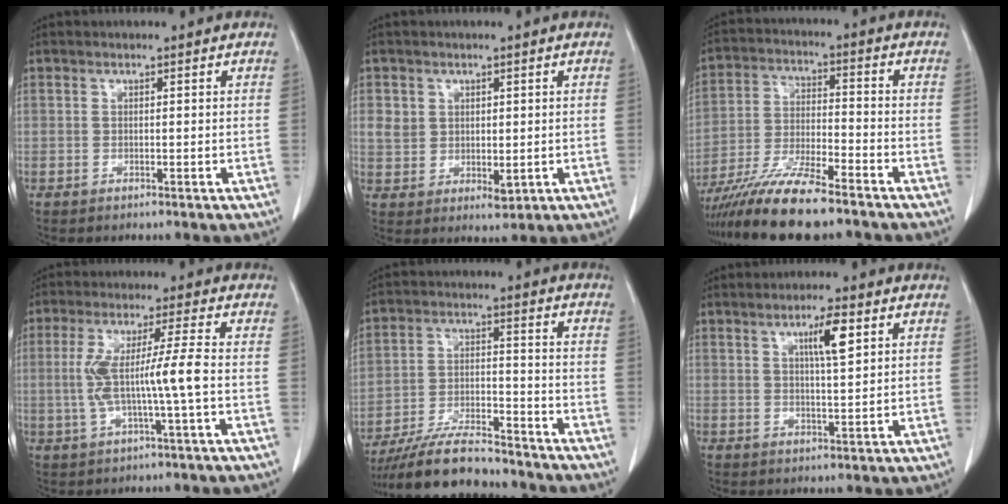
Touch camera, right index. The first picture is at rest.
{"total": 5.1, "force": [1.0, 4.2, 2.8], "torque": [-0.045, -0.005, 0.029]}
{"total": 12.5, "force": [-10.2, 1.0, 7.3], "torque": [-0.134, -0.021, -0.180]}
{"total": 8.1, "force": [-0.8, -0.5, 8.1], "torque": [-0.165, 0.012, -0.012]}
{"total": 13.6, "force": [-12.3, 2.2, 5.3], "torque": [-0.090, 0.001, -0.207]}
{"total": 5.3, "force": [2.3, 0.5, 4.7], "torque": [-0.079, 0.000, 0.038]}